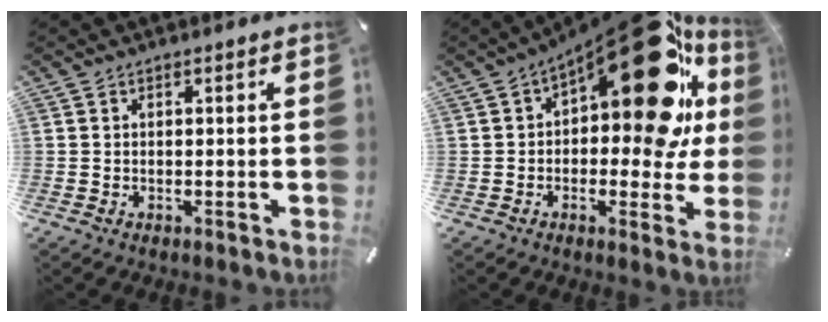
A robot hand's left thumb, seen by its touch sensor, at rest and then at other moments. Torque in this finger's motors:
{"motor_torque": [1.39, 1.40, 1.81, 0.07, 0.67]}